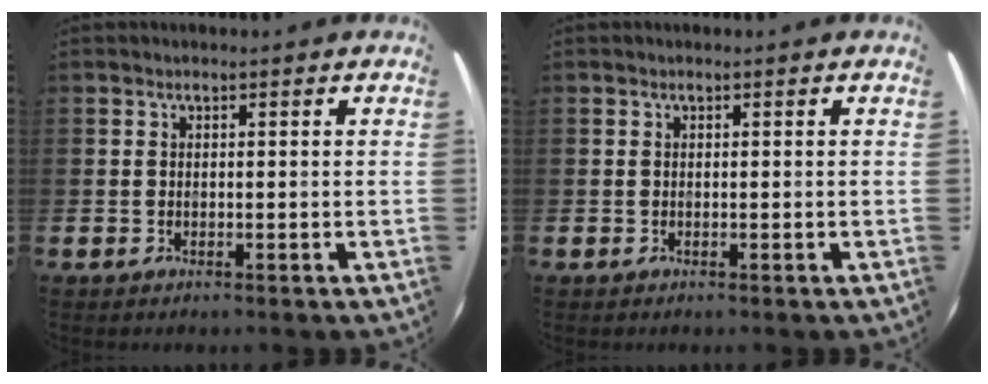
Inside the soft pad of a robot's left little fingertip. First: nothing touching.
{"total": 0.0}